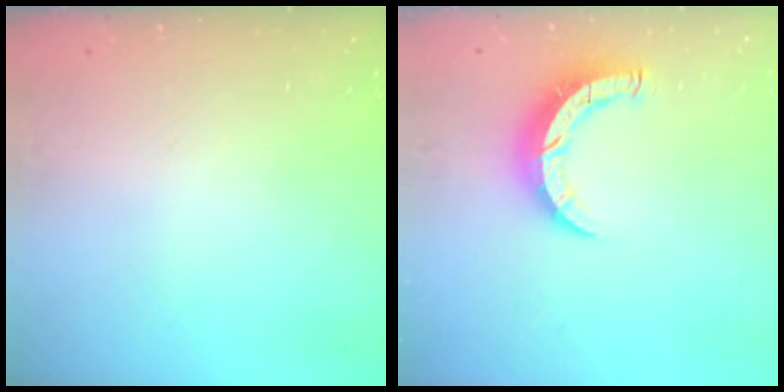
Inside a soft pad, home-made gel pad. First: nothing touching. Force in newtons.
{"total": 8.1, "press": 8.1, "slide": 0.5}